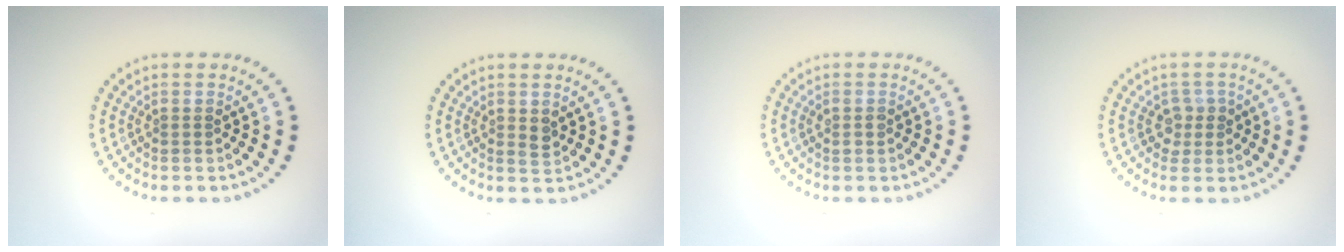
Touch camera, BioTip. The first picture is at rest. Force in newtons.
{"total": 1.1, "press": 1.0, "slide": 0.3}
{"total": 0.8, "press": 0.8, "slide": 0.2}
{"total": 1.9, "press": 1.5, "slide": 1.1}